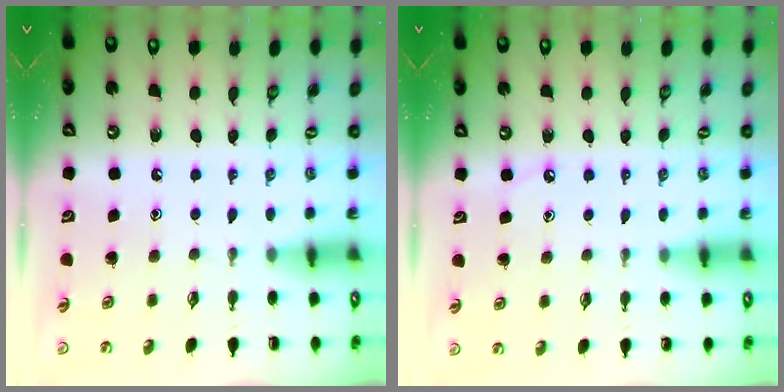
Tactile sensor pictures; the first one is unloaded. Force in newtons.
{"total": 2.8, "press": 2.7, "slide": 0.4}